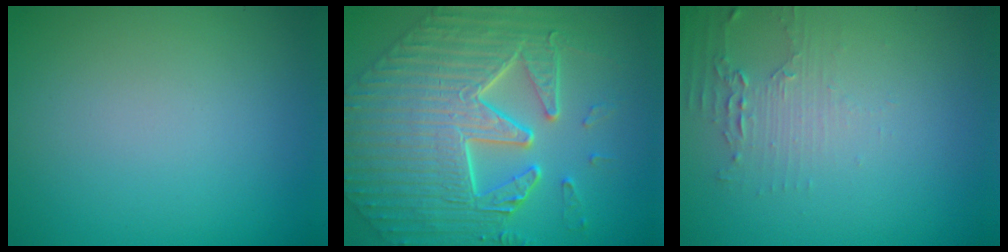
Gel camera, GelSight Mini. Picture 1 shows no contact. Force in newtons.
{"total": 10.1, "press": 7.5, "slide": 6.8}
{"total": 1.7, "press": 1.7, "slide": 0.3}